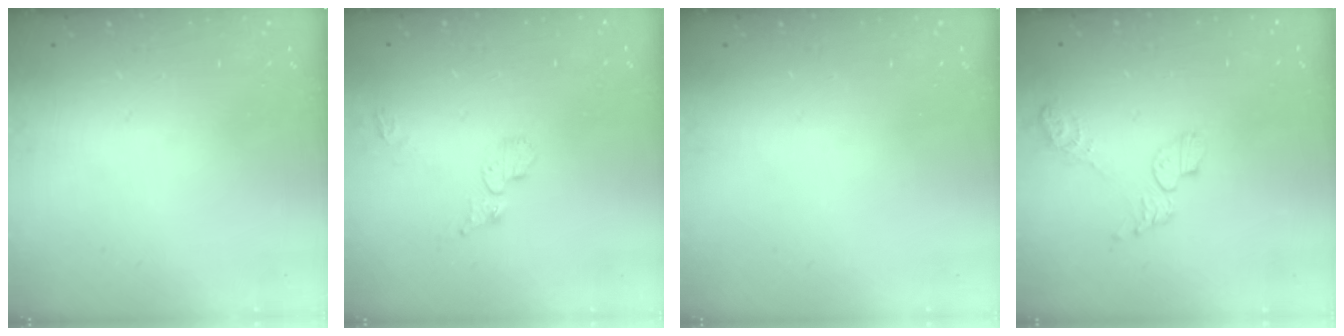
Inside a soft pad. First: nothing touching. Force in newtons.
{"total": 5.4, "press": 5.4, "slide": 0.2}
{"total": 0.0}
{"total": 6.6, "press": 6.5, "slide": 0.5}